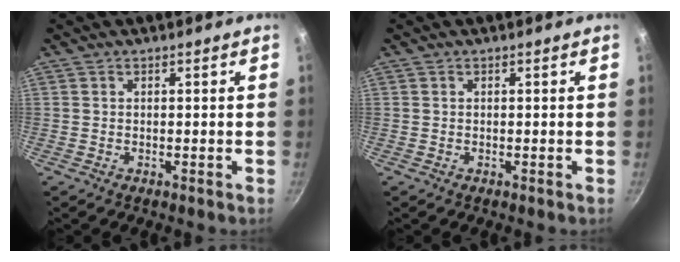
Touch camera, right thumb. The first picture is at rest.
{"total": 0.0}